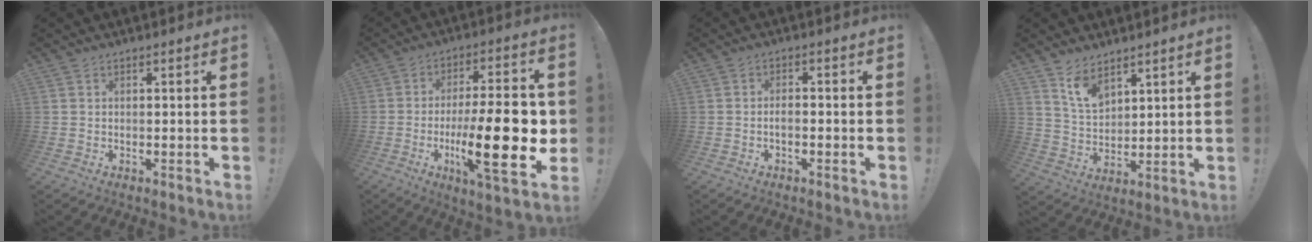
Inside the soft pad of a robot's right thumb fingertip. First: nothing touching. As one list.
[{"total": 22.6, "force": [-3.9, 5.5, 21.6], "torque": [-0.348, -0.005, -0.059]}, {"total": 2.2, "force": [-1.1, 0.5, 1.8], "torque": [-0.032, 0.003, -0.019]}, {"total": 9.0, "force": [6.7, 4.9, 3.6], "torque": [-0.072, -0.039, 0.128]}]